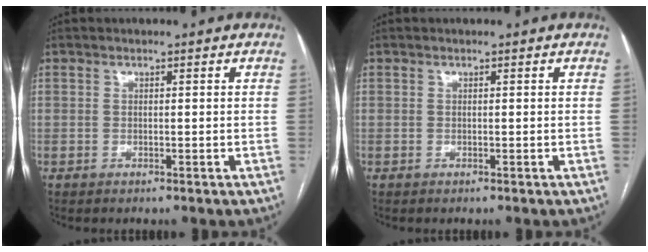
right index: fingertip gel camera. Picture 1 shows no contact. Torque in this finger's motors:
{"motor_torque": [0.02, -0.01, 0.00, 0.00]}